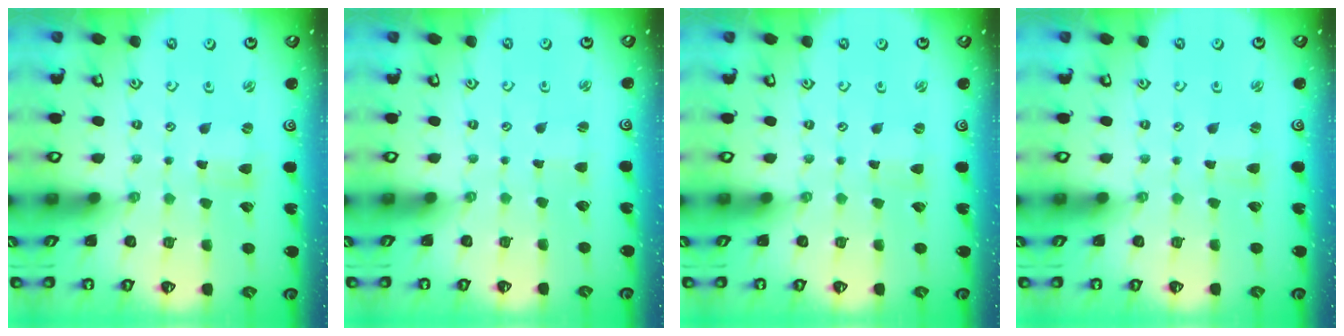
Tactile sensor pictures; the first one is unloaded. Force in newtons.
{"total": 0.8, "press": 0.8, "slide": 0.1}
{"total": 0.0}
{"total": 1.3, "press": 1.2, "slide": 0.3}